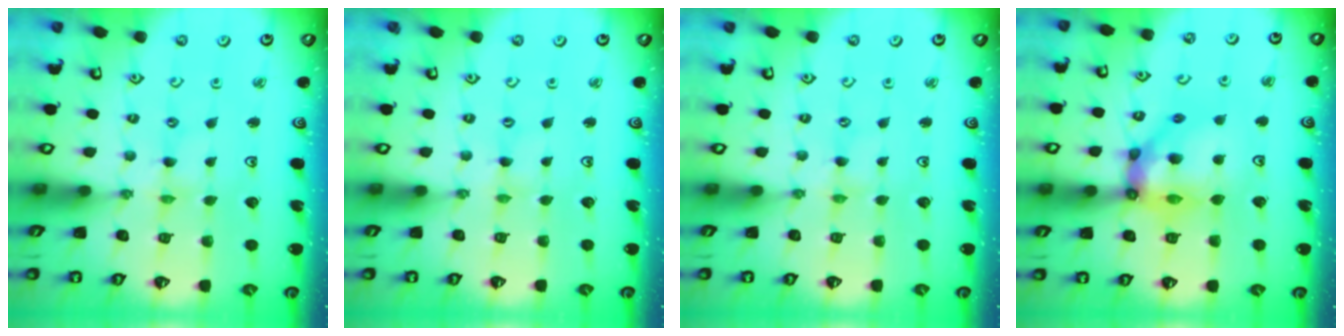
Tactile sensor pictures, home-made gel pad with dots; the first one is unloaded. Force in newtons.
{"total": 0.0}
{"total": 0.0}
{"total": 15.3, "press": 15.2, "slide": 1.8}